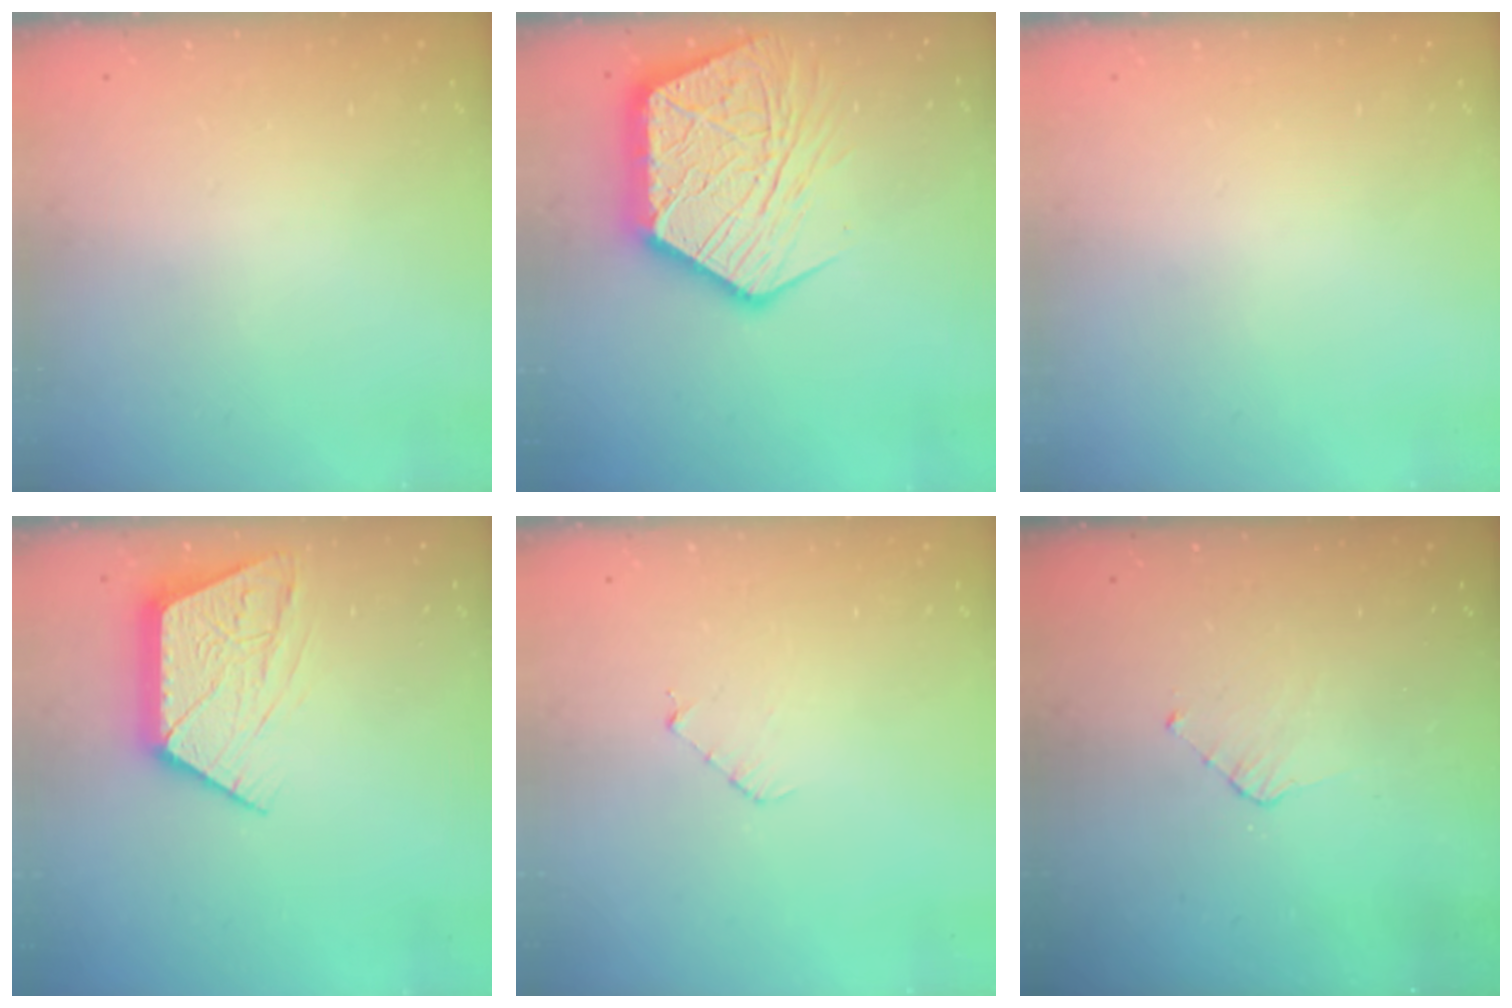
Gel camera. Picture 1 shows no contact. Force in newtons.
{"total": 22.9, "press": 22.8, "slide": 2.3}
{"total": 0.0}
{"total": 12.1, "press": 12.1, "slide": 0.8}
{"total": 3.4, "press": 3.4, "slide": 0.3}
{"total": 3.6, "press": 3.6, "slide": 0.3}